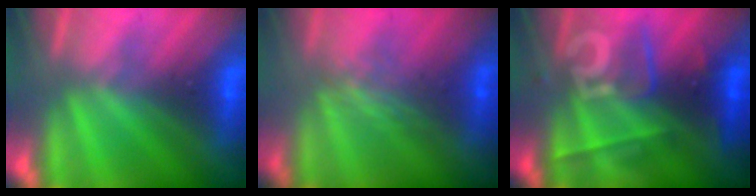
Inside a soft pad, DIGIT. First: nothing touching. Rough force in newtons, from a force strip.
{"total": 2.4}
{"total": 2.5}